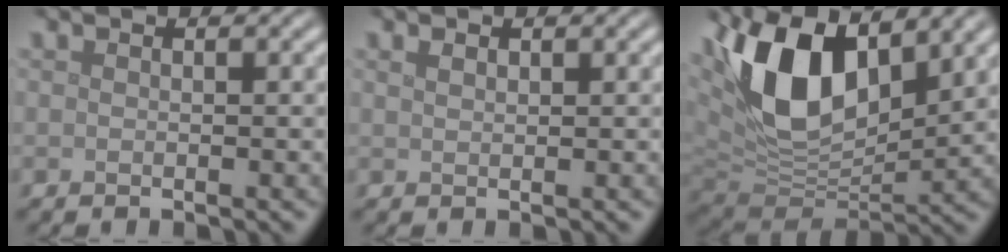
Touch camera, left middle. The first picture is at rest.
{"total": 0.9, "force": [0.6, 0.4, 0.5], "torque": [-0.012, 0.001, 0.013]}
{"total": 11.8, "force": [4.9, 6.3, 8.7], "torque": [-0.177, 0.003, 0.087]}